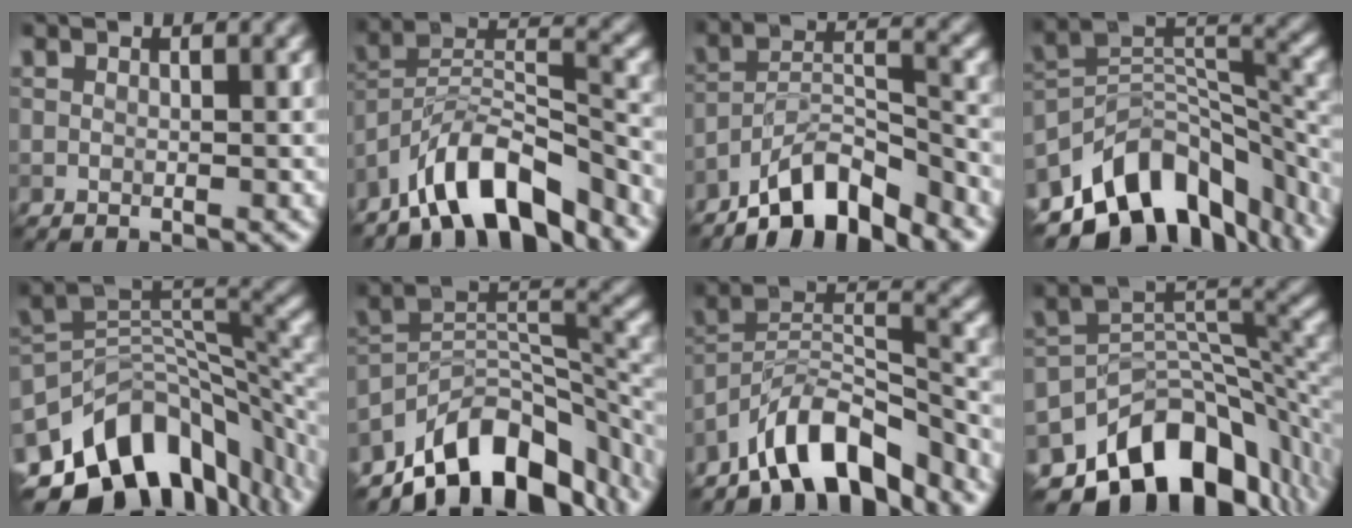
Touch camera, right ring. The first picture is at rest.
{"total": 8.8, "force": [-6.9, 2.6, 4.9], "torque": [-0.071, 0.008, -0.130]}
{"total": 7.7, "force": [-6.2, 2.1, 4.1], "torque": [-0.059, 0.005, -0.115]}
{"total": 11.7, "force": [-7.2, 7.0, 6.1], "torque": [-0.096, 0.000, -0.125]}
{"total": 13.2, "force": [-7.2, 8.2, 7.4], "torque": [-0.128, -0.007, -0.115]}
{"total": 12.0, "force": [-8.4, 5.7, 6.4], "torque": [-0.098, 0.007, -0.152]}
{"total": 8.9, "force": [-7.0, 2.9, 4.7], "torque": [-0.061, 0.005, -0.135]}
{"total": 12.6, "force": [-7.6, 7.4, 6.9], "torque": [-0.103, -0.006, -0.126]}